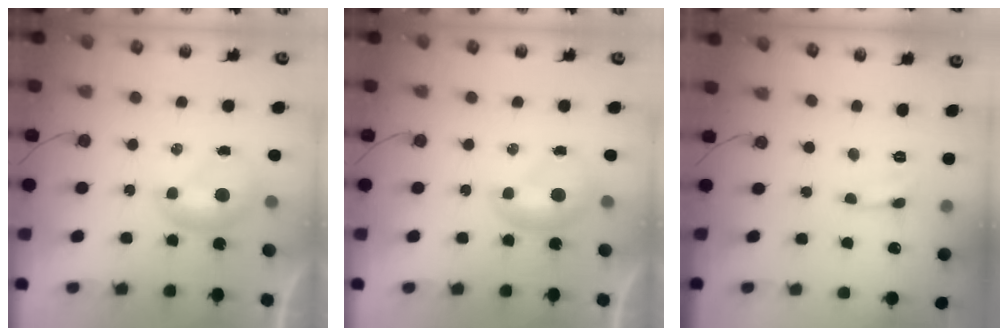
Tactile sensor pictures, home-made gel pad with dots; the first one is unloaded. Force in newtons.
{"total": 0.0}
{"total": 0.0}